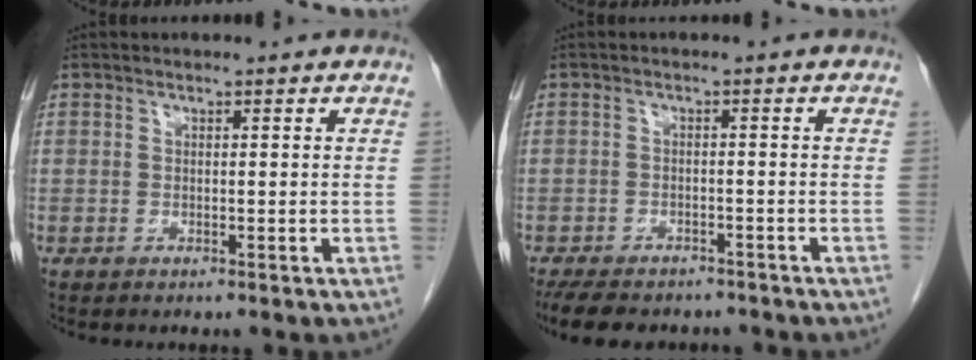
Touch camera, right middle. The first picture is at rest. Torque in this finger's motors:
{"motor_torque": [0.69, -0.58, -0.01, 0.00]}